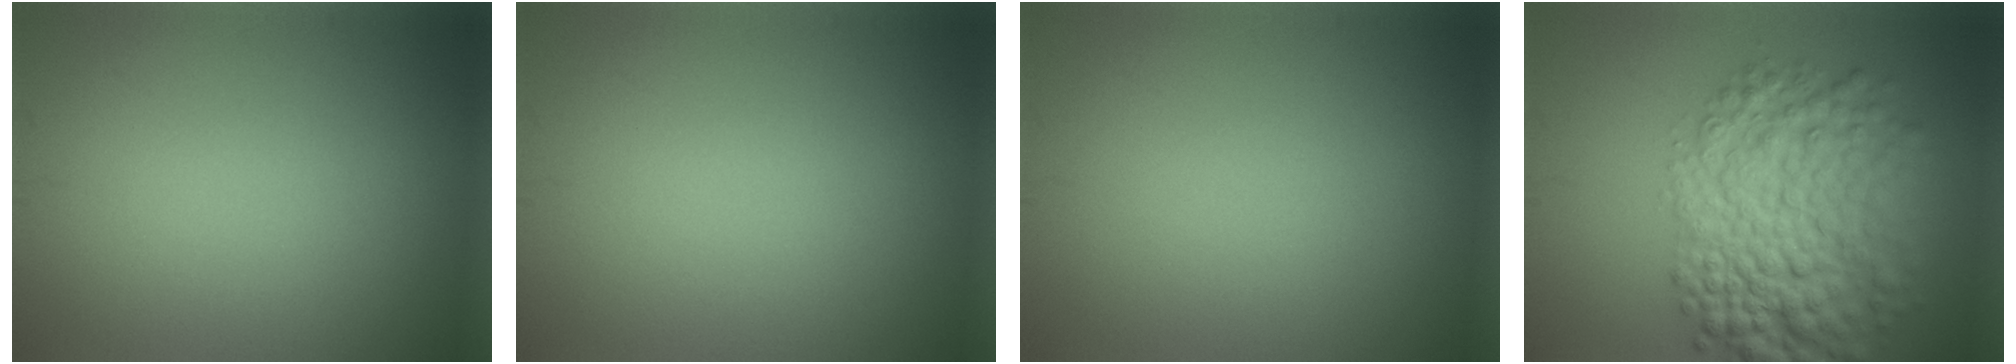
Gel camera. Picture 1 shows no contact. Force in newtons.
{"total": 0.0}
{"total": 0.0}
{"total": 8.9, "press": 8.9, "slide": 0.2}